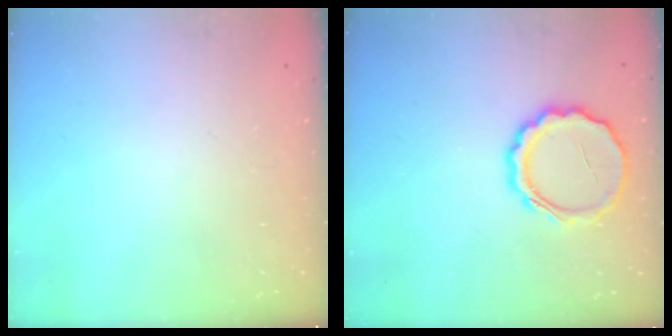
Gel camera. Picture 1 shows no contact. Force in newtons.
{"total": 8.5, "press": 8.4, "slide": 0.5}